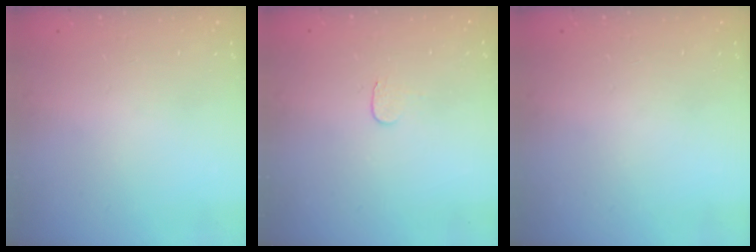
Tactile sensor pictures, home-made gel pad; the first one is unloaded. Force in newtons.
{"total": 3.7, "press": 3.7, "slide": 0.4}
{"total": 0.0}